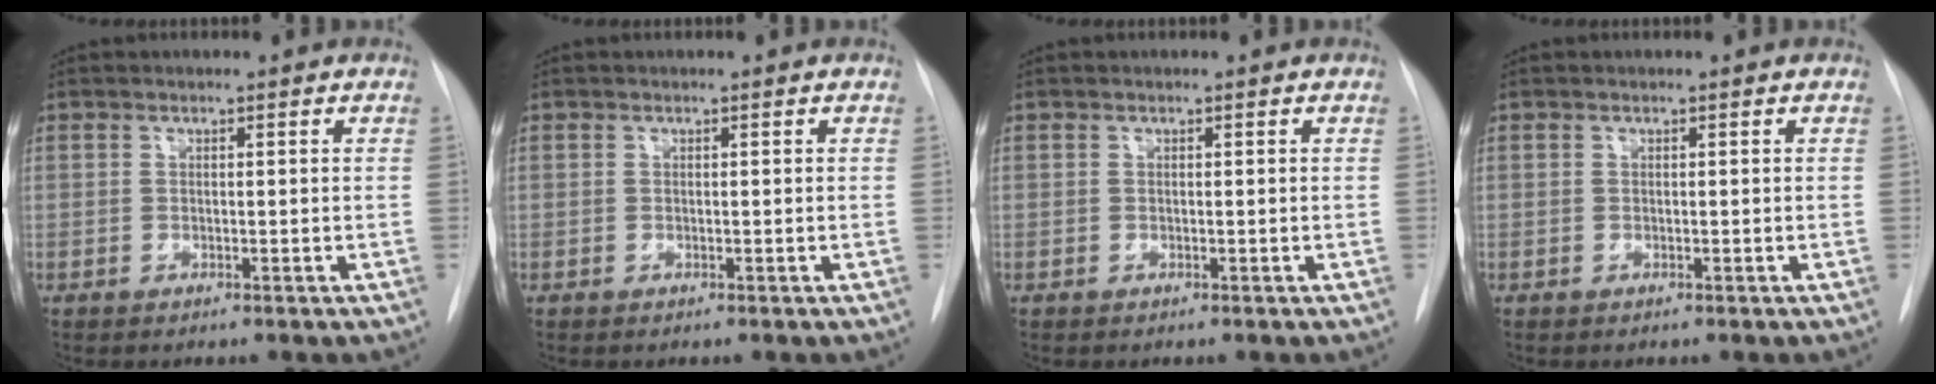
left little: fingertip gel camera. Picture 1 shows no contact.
{"total": 0.0}
{"total": 0.0}
{"total": 0.0}